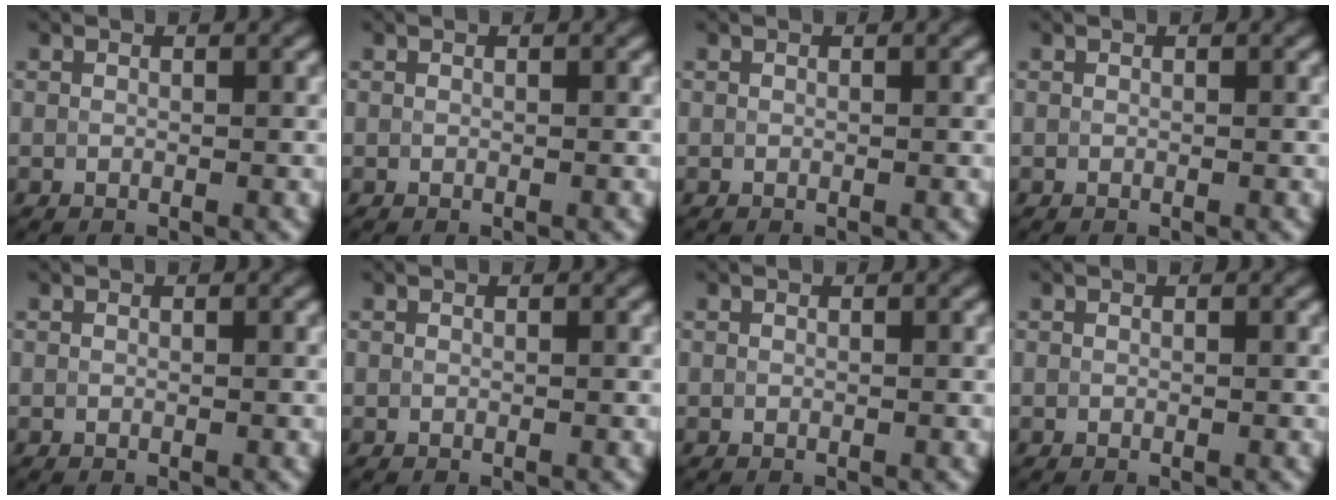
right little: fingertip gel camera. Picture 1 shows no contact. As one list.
[{"total": 0.0}, {"total": 0.0}, {"total": 0.0}, {"total": 0.0}, {"total": 0.0}, {"total": 0.0}, {"total": 0.0}]